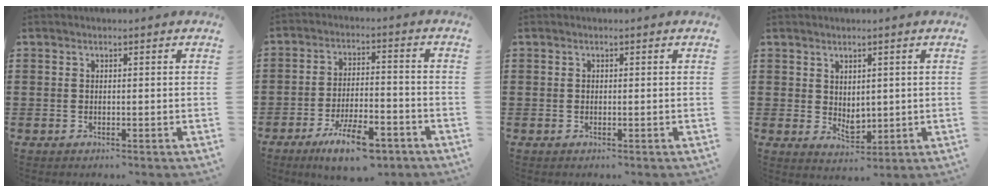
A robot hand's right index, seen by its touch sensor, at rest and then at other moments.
{"total": 9.2, "force": [-6.3, 2.4, 6.3], "torque": [-0.115, 0.008, -0.114]}
{"total": 0.0}
{"total": 3.1, "force": [1.8, 2.1, 1.4], "torque": [-0.025, -0.004, 0.033]}